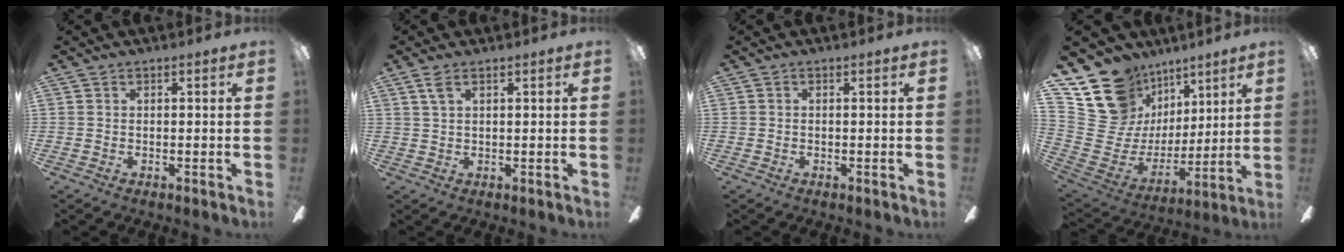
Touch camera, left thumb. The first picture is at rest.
{"total": 2.9, "force": [1.7, 1.1, 2.0], "torque": [-0.045, 0.004, 0.031]}
{"total": 0.0}
{"total": 16.1, "force": [8.5, 13.0, 4.2], "torque": [-0.100, -0.060, 0.181]}